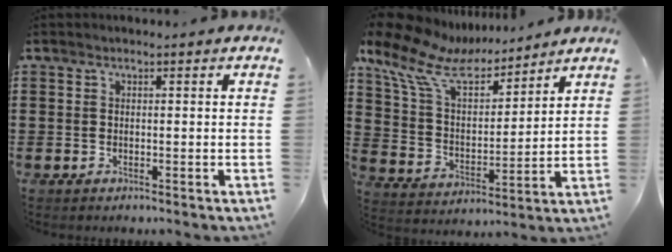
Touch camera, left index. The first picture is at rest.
{"total": 11.7, "force": [9.1, 4.0, 6.1], "torque": [-0.164, -0.043, 0.160]}